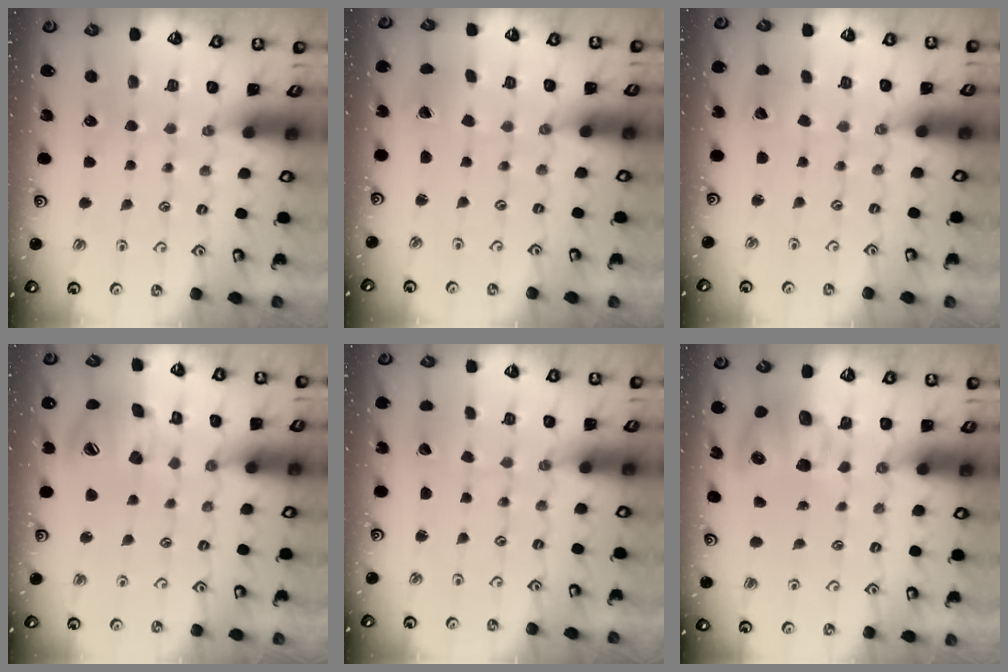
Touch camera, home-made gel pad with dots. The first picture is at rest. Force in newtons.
{"total": 1.2, "press": 1.2, "slide": 0.2}
{"total": 2.6, "press": 2.6, "slide": 0.4}
{"total": 16.0, "press": 15.8, "slide": 2.3}
{"total": 1.6, "press": 1.6, "slide": 0.0}
{"total": 8.6, "press": 8.5, "slide": 1.5}